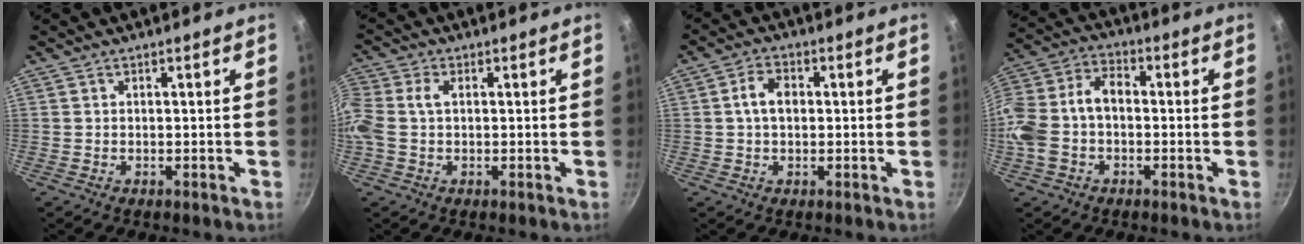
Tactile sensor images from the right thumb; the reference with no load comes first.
{"total": 5.6, "force": [0.3, 3.7, 4.2], "torque": [-0.095, 0.012, -0.006]}
{"total": 4.8, "force": [0.4, 3.2, 3.5], "torque": [-0.054, 0.014, 0.001]}
{"total": 13.2, "force": [-2.2, 8.8, 9.6], "torque": [-0.186, 0.046, -0.054]}